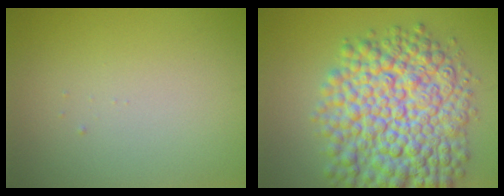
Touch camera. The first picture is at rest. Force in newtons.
{"total": 12.4, "press": 12.4, "slide": 0.3}